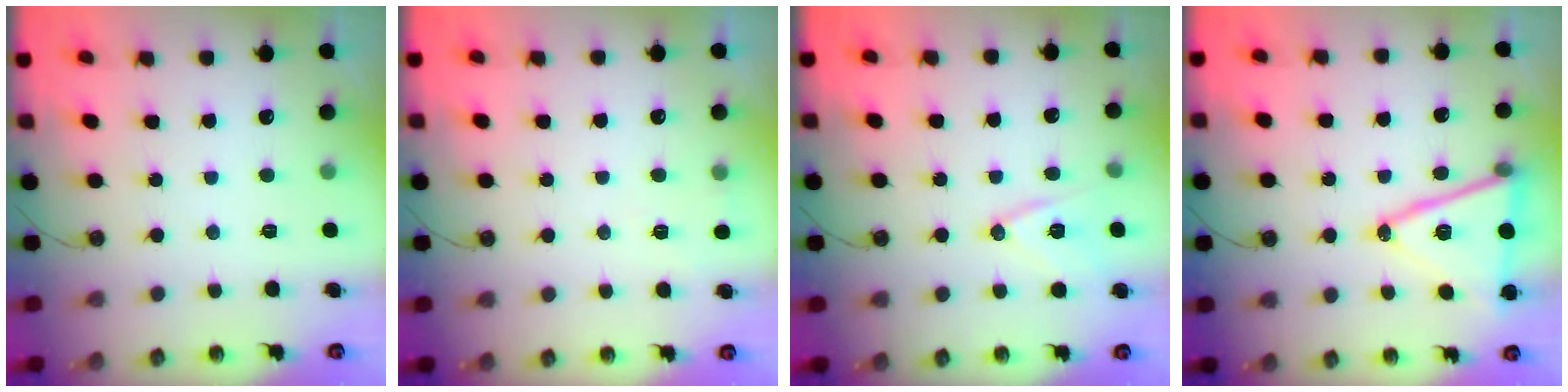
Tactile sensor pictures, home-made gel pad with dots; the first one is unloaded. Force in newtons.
{"total": 2.7, "press": 2.6, "slide": 0.8}
{"total": 11.4, "press": 10.9, "slide": 3.4}
{"total": 16.7, "press": 16.3, "slide": 3.6}